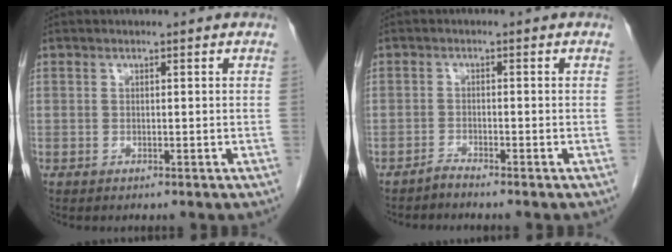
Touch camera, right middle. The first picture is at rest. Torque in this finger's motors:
{"motor_torque": [-0.29, 0.28, -0.08, -0.01]}